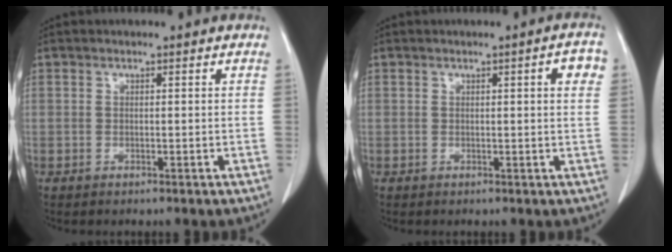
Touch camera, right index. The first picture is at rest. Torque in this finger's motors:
{"motor_torque": [0.06, 0.09, 0.01, 0.01]}